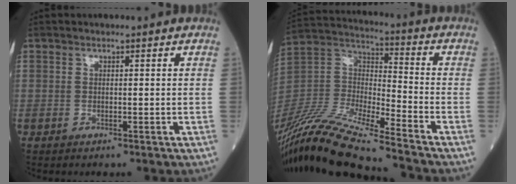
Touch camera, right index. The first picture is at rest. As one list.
[{"total": 18.7, "force": [-16.1, 0.0, 9.6], "torque": [-0.211, -0.015, -0.308]}]